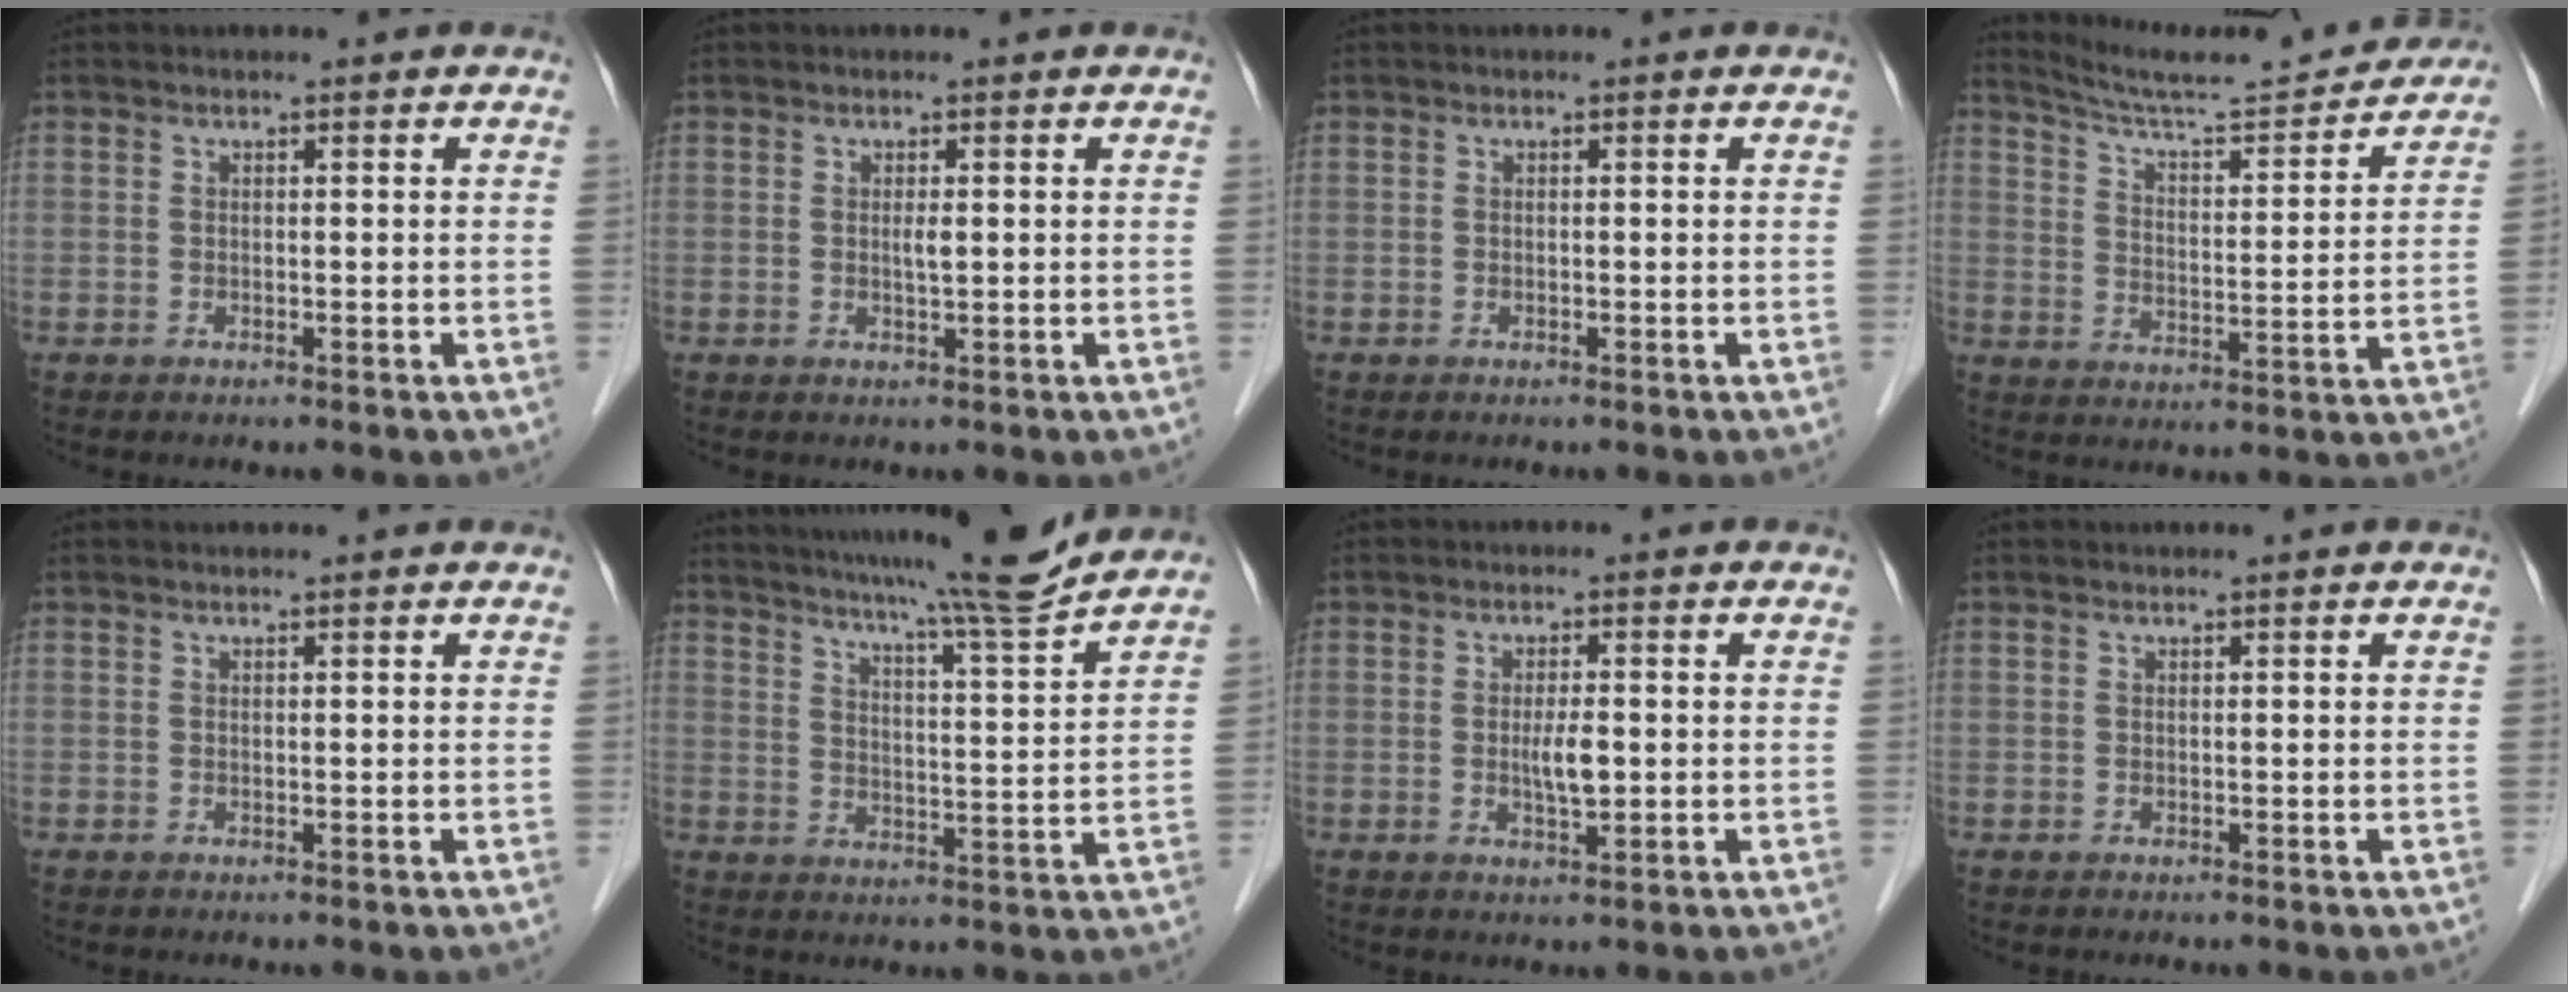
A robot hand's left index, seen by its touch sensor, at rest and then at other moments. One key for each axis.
{"total": 1.1, "fx": 0.3, "fy": 0.1, "fz": 1.0, "tx": -0.023, "ty": -0.001, "tz": 0.004}
{"total": 0.0}
{"total": 17.0, "fx": 16.3, "fy": 0.8, "fz": 4.8, "tx": -0.083, "ty": -0.023, "tz": 0.230}
{"total": 1.4, "fx": 1.4, "fy": -0.2, "fz": 0.2, "tx": -0.007, "ty": 0.007, "tz": 0.021}
{"total": 15.4, "fx": 14.0, "fy": -1.3, "fz": 6.3, "tx": -0.107, "ty": -0.029, "tz": 0.196}
{"total": 3.0, "fx": -0.1, "fy": 0.6, "fz": 2.9, "tx": -0.055, "ty": -0.003, "tz": 0.000}
{"total": 0.9, "fx": 0.9, "fy": -0.1, "fz": 0.2, "tx": -0.006, "ty": 0.008, "tz": 0.016}